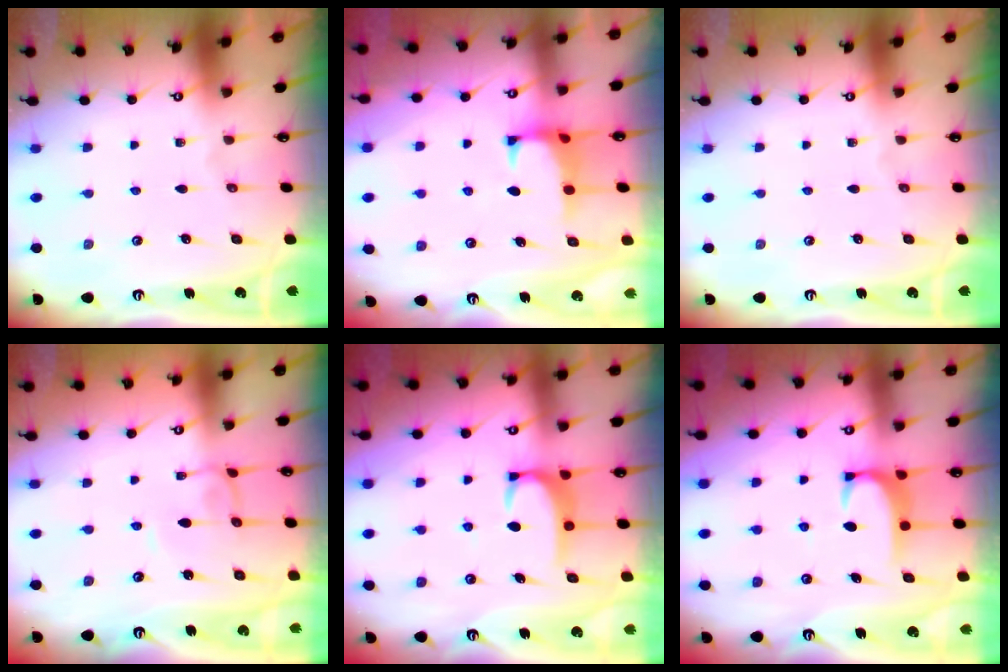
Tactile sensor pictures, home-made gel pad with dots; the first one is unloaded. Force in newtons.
{"total": 0.8, "press": 0.6, "slide": 0.5}
{"total": 0.0}
{"total": 2.1, "press": 2.1, "slide": 0.3}
{"total": 2.8, "press": 2.7, "slide": 0.5}
{"total": 1.8, "press": 1.7, "slide": 0.6}